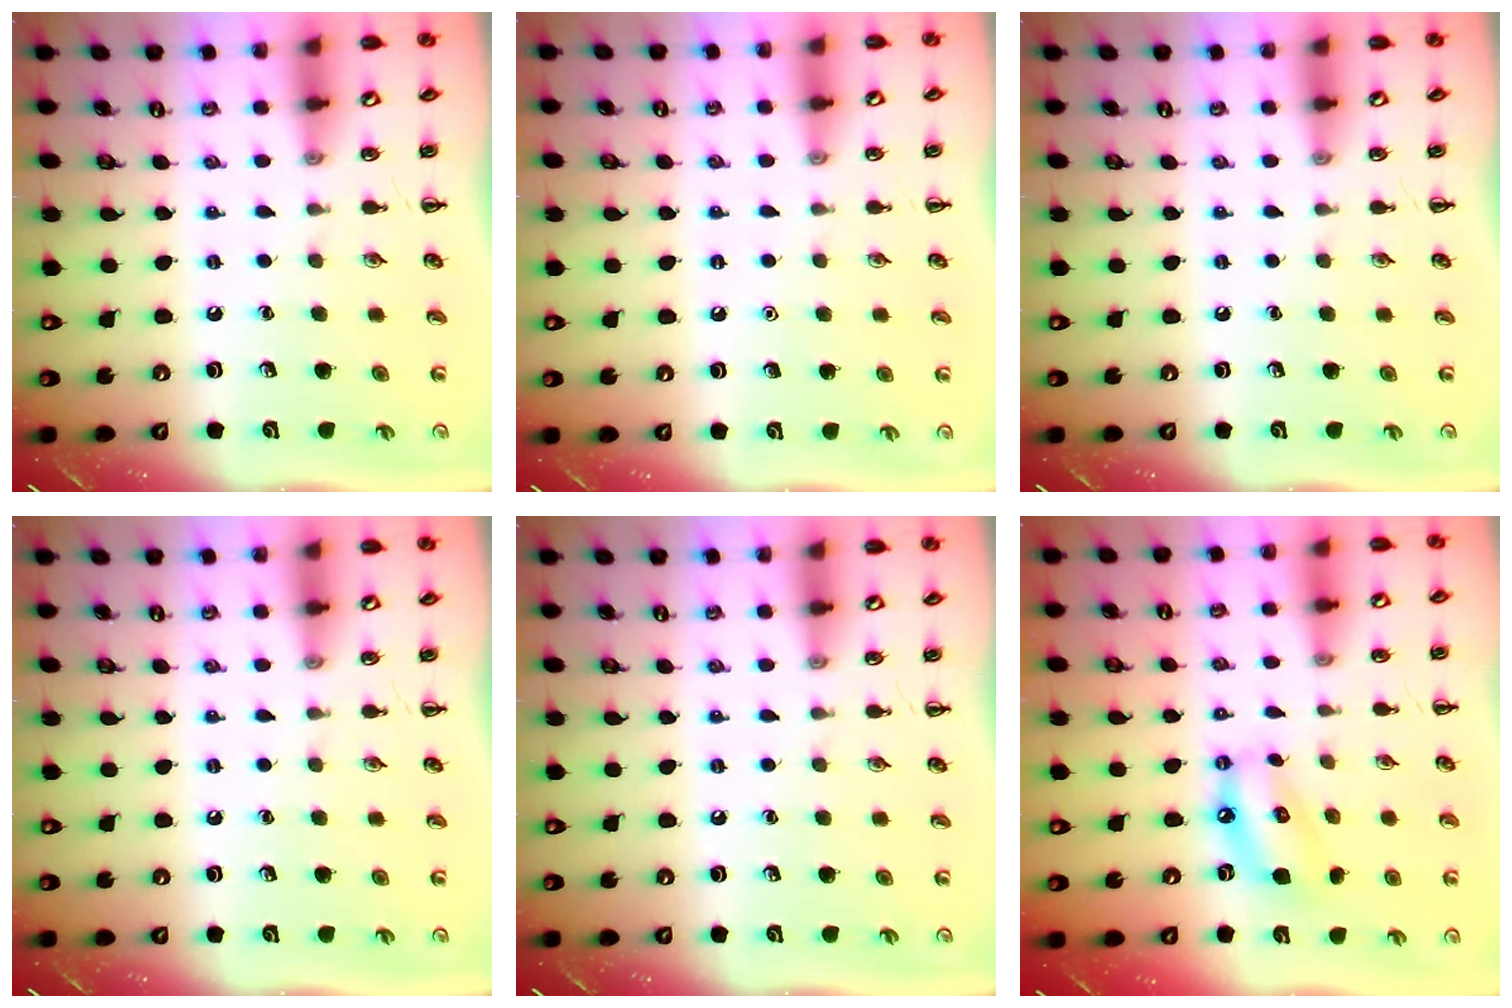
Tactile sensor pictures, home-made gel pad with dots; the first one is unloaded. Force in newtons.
{"total": 1.6, "press": 1.6, "slide": 0.1}
{"total": 0.0}
{"total": 0.0}
{"total": 0.0}
{"total": 10.4, "press": 10.1, "slide": 2.6}